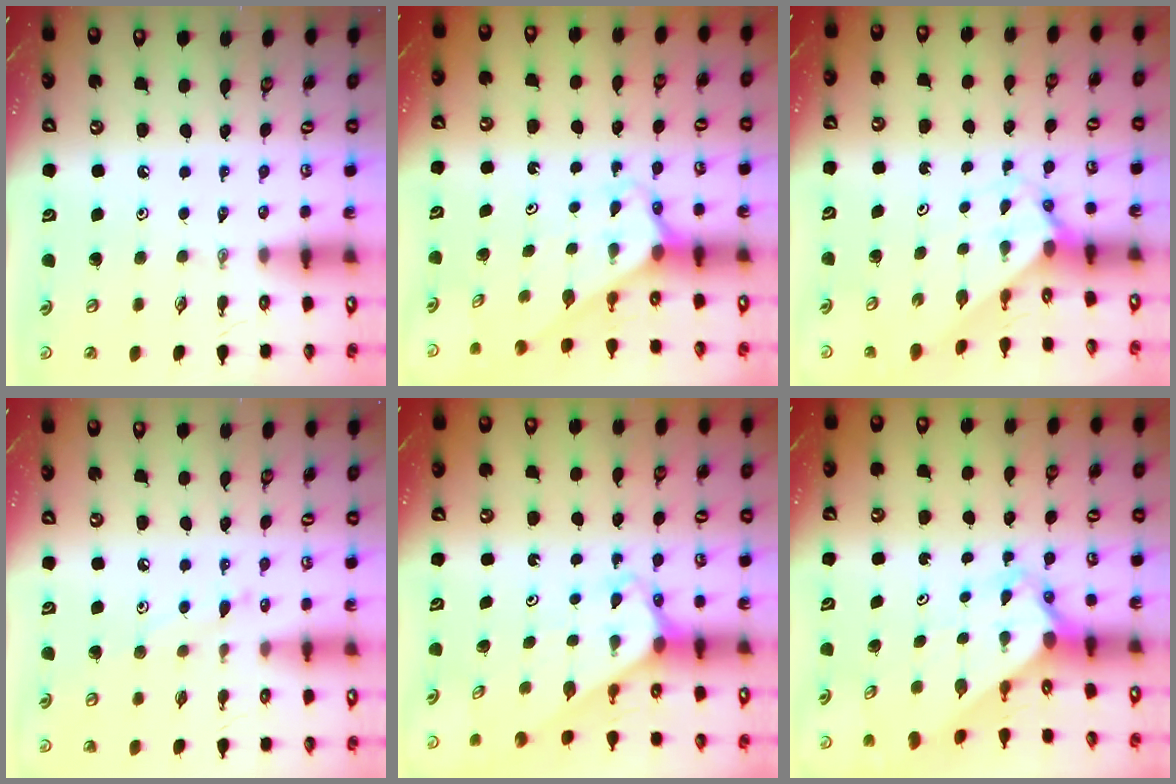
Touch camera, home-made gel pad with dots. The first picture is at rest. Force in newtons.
{"total": 2.6, "press": 2.6, "slide": 0.2}
{"total": 2.3, "press": 2.2, "slide": 0.2}
{"total": 7.0, "press": 7.0, "slide": 0.2}
{"total": 2.8, "press": 2.8, "slide": 0.2}
{"total": 2.8, "press": 2.8, "slide": 0.1}